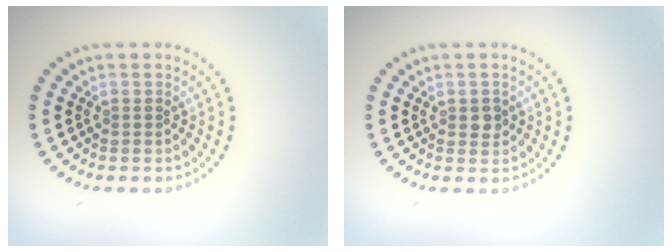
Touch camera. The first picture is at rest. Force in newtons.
{"total": 1.3, "press": 1.3, "slide": 0.1}